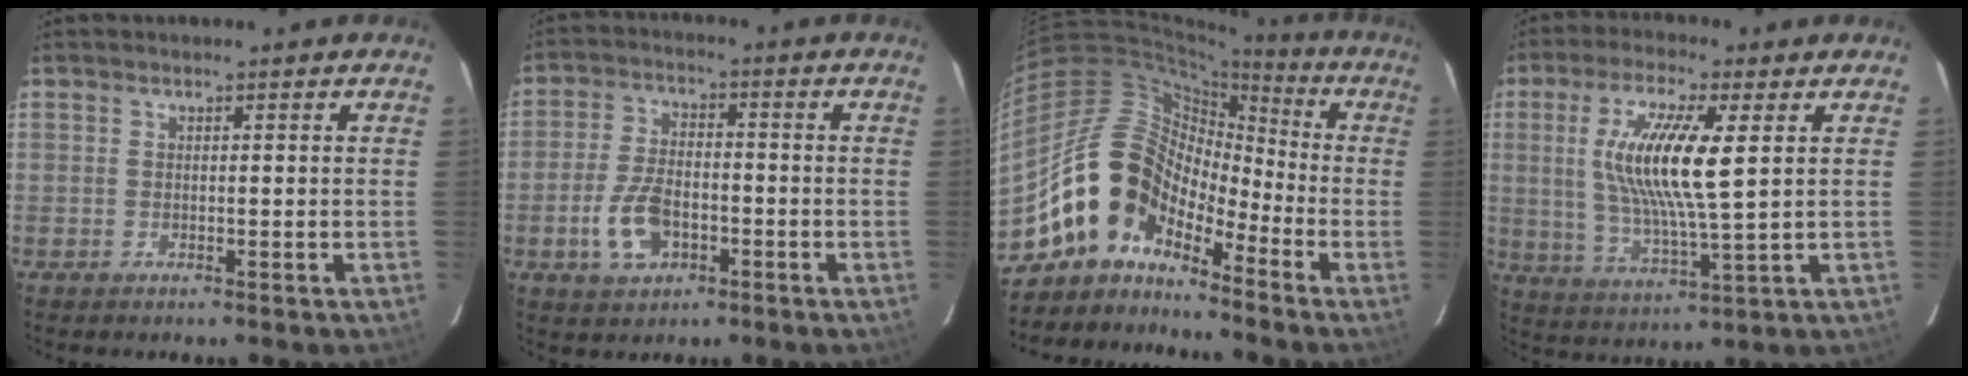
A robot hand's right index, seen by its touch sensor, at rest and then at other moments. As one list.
[{"total": 8.8, "force": [-3.3, 5.1, 6.4], "torque": [-0.137, 0.005, -0.056]}, {"total": 11.9, "force": [-8.9, 6.3, 4.8], "torque": [-0.078, 0.032, -0.184]}, {"total": 13.9, "force": [3.0, 2.3, 13.4], "torque": [-0.260, -0.002, 0.061]}]